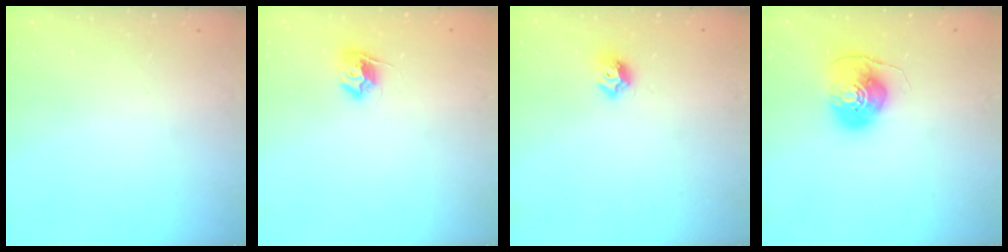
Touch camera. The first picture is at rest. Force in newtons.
{"total": 8.3, "press": 8.2, "slide": 0.6}
{"total": 8.2, "press": 8.2, "slide": 0.7}
{"total": 9.8, "press": 9.7, "slide": 1.4}